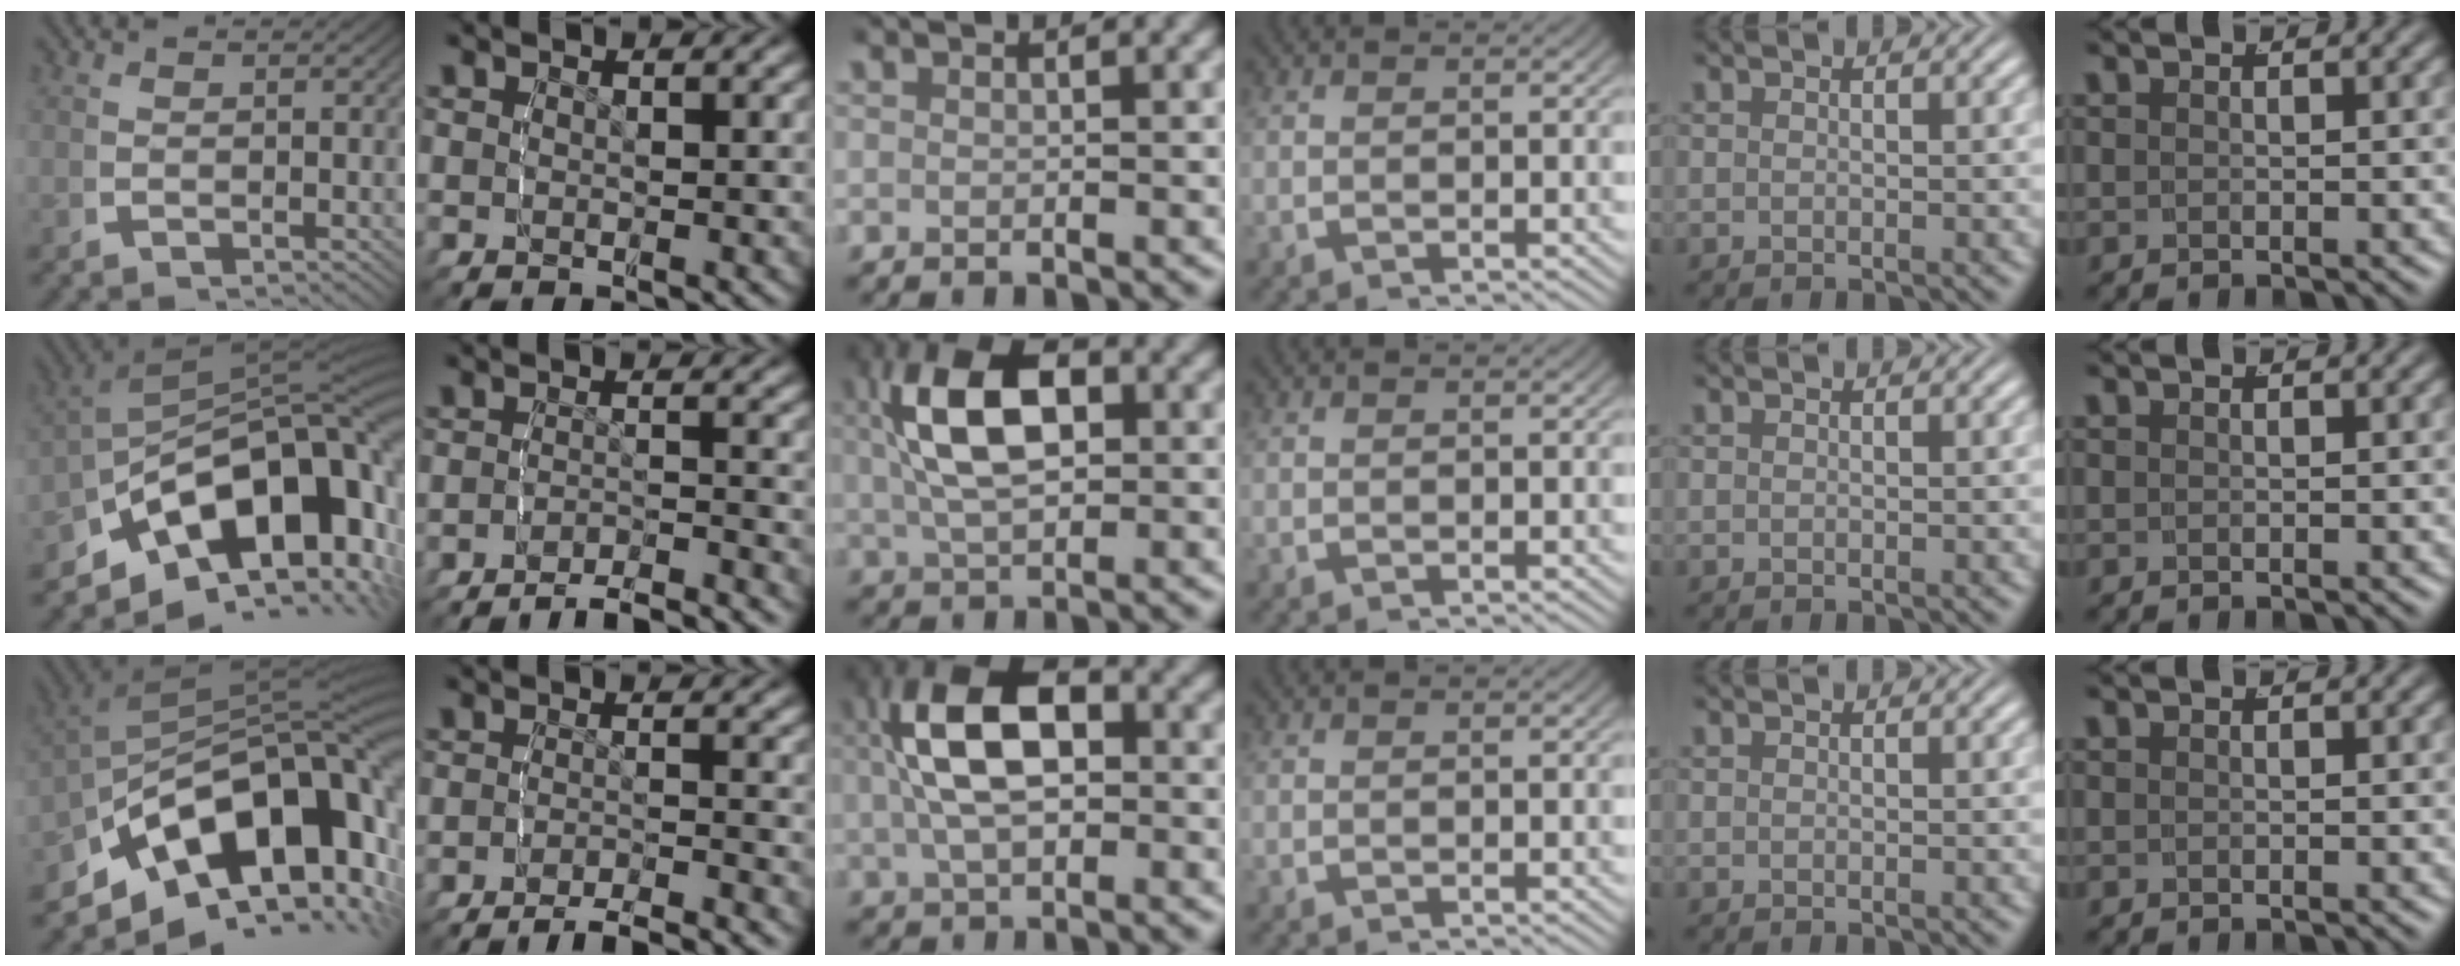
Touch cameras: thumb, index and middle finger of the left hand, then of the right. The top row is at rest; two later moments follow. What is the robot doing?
{"motion": "lift_and_place", "object": "legos"}